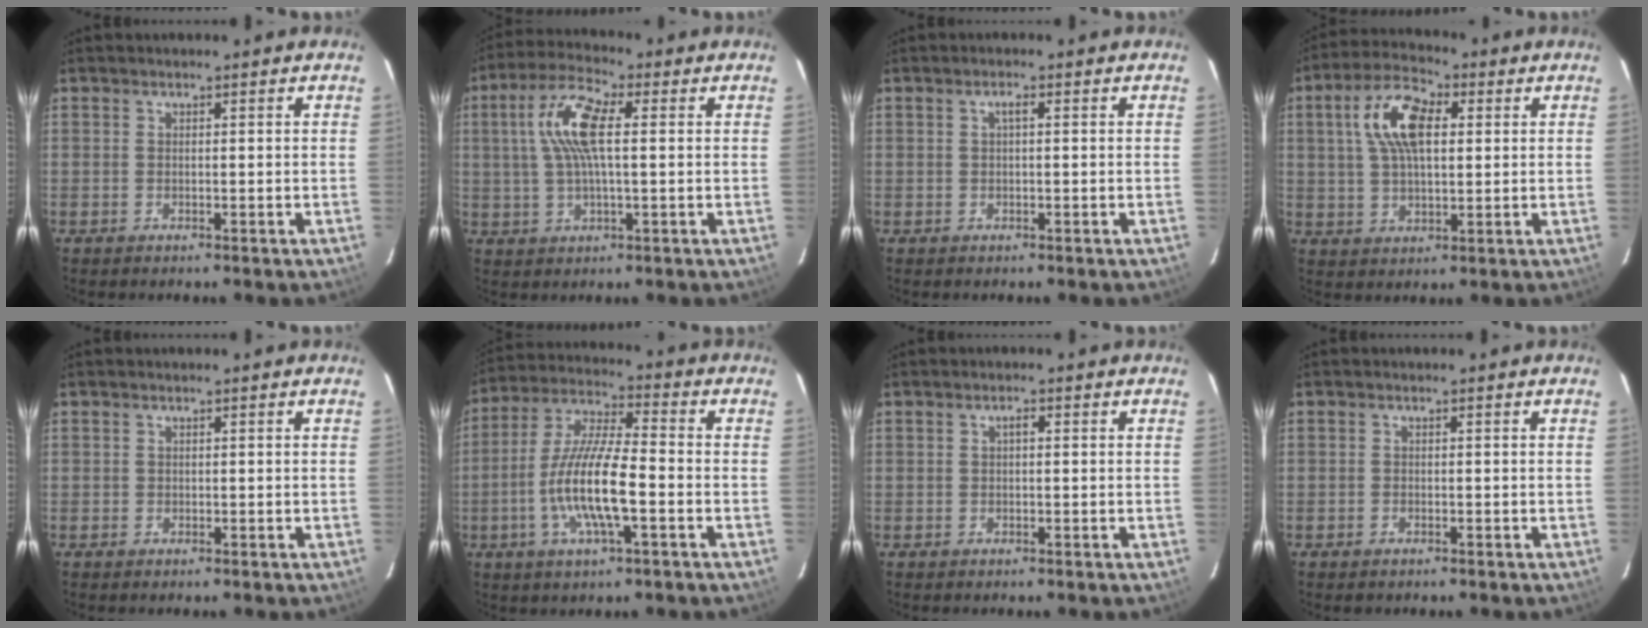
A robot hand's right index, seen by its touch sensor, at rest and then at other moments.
{"total": 10.3, "force": [1.9, 3.3, 9.5], "torque": [-0.193, 0.020, 0.034]}
{"total": 1.1, "force": [0.2, 0.2, 1.1], "torque": [-0.019, 0.007, 0.001]}
{"total": 11.3, "force": [2.9, 5.5, 9.4], "torque": [-0.181, 0.026, 0.052]}
{"total": 0.0}
{"total": 13.4, "force": [-3.8, 2.6, 12.5], "torque": [-0.256, -0.003, -0.076]}
{"total": 1.0, "force": [0.1, 0.4, 0.9], "torque": [-0.015, 0.007, 0.000]}
{"total": 0.8, "force": [-0.6, 0.5, 0.1], "torque": [-0.004, 0.002, -0.010]}